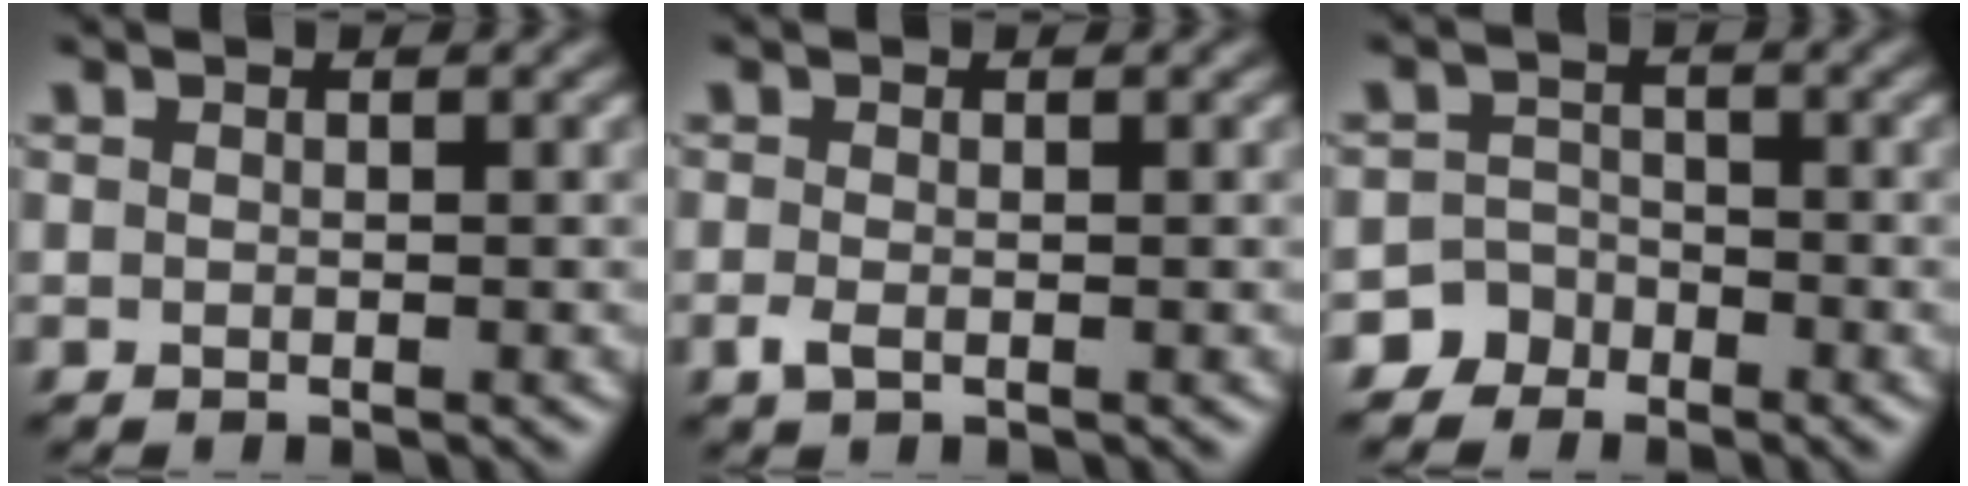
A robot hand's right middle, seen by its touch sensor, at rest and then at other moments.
{"total": 1.1, "force": [-0.4, 0.4, 0.9], "torque": [-0.026, -0.002, -0.010]}
{"total": 3.7, "force": [-2.8, 2.5, -0.2], "torque": [0.037, 0.006, -0.054]}